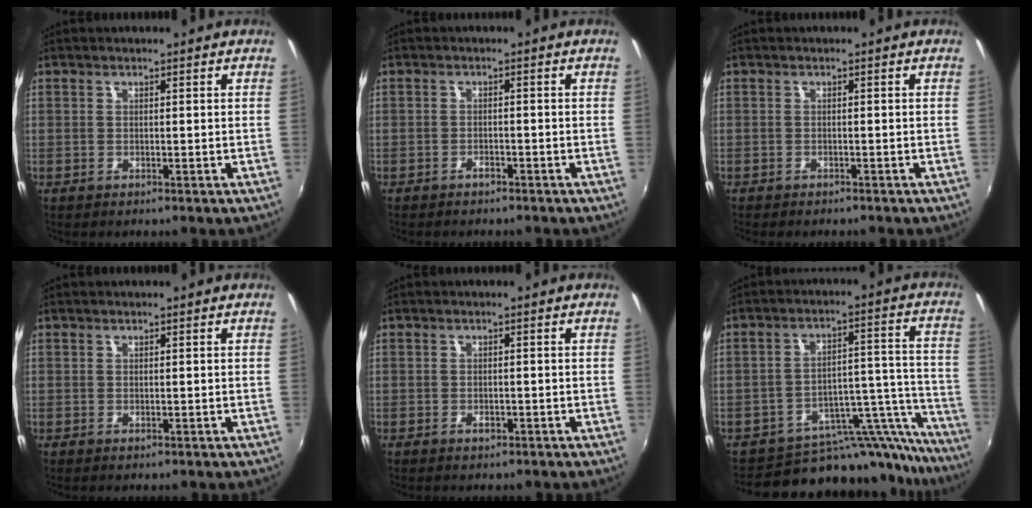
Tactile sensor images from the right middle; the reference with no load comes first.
{"total": 1.6, "force": [-1.5, 0.5, 0.5], "torque": [-0.015, 0.000, -0.024]}
{"total": 1.9, "force": [-1.8, 0.4, 0.6], "torque": [-0.019, -0.011, -0.026]}
{"total": 0.0}
{"total": 1.1, "force": [-0.8, 0.6, 0.6], "torque": [-0.011, 0.000, -0.010]}
{"total": 22.0, "force": [-20.3, 6.7, 5.2], "torque": [-0.062, 0.043, -0.279]}